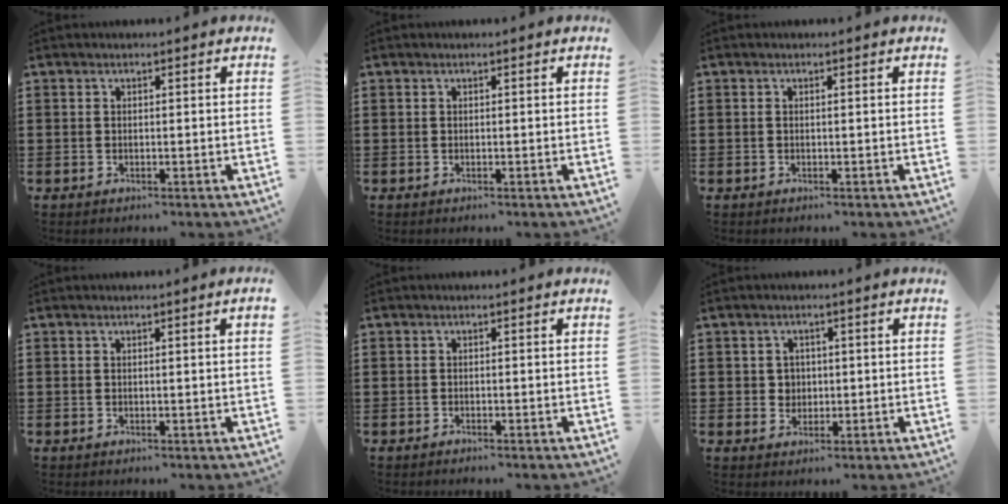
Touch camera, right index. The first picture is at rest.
{"total": 0.0}
{"total": 0.0}
{"total": 0.6, "force": [0.2, -0.3, 0.5], "torque": [-0.008, -0.004, 0.002]}
{"total": 0.6, "force": [-0.6, -0.1, 0.1], "torque": [-0.003, -0.004, -0.011]}
{"total": 2.1, "force": [0.3, 2.0, 0.6], "torque": [-0.019, 0.009, 0.003]}